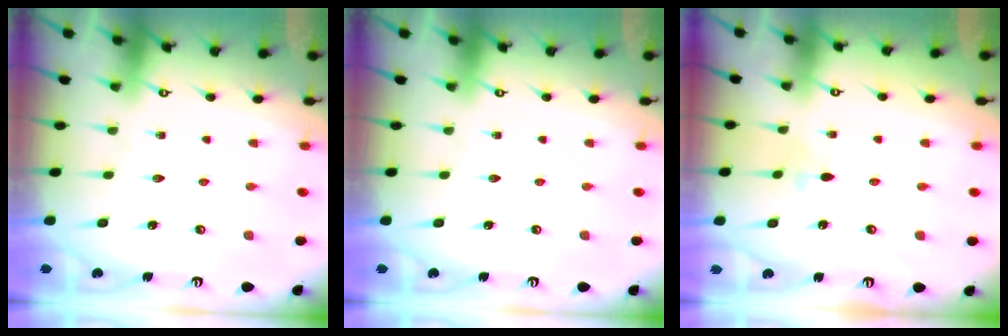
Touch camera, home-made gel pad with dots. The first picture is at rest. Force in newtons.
{"total": 0.0}
{"total": 3.0, "press": 2.9, "slide": 0.6}